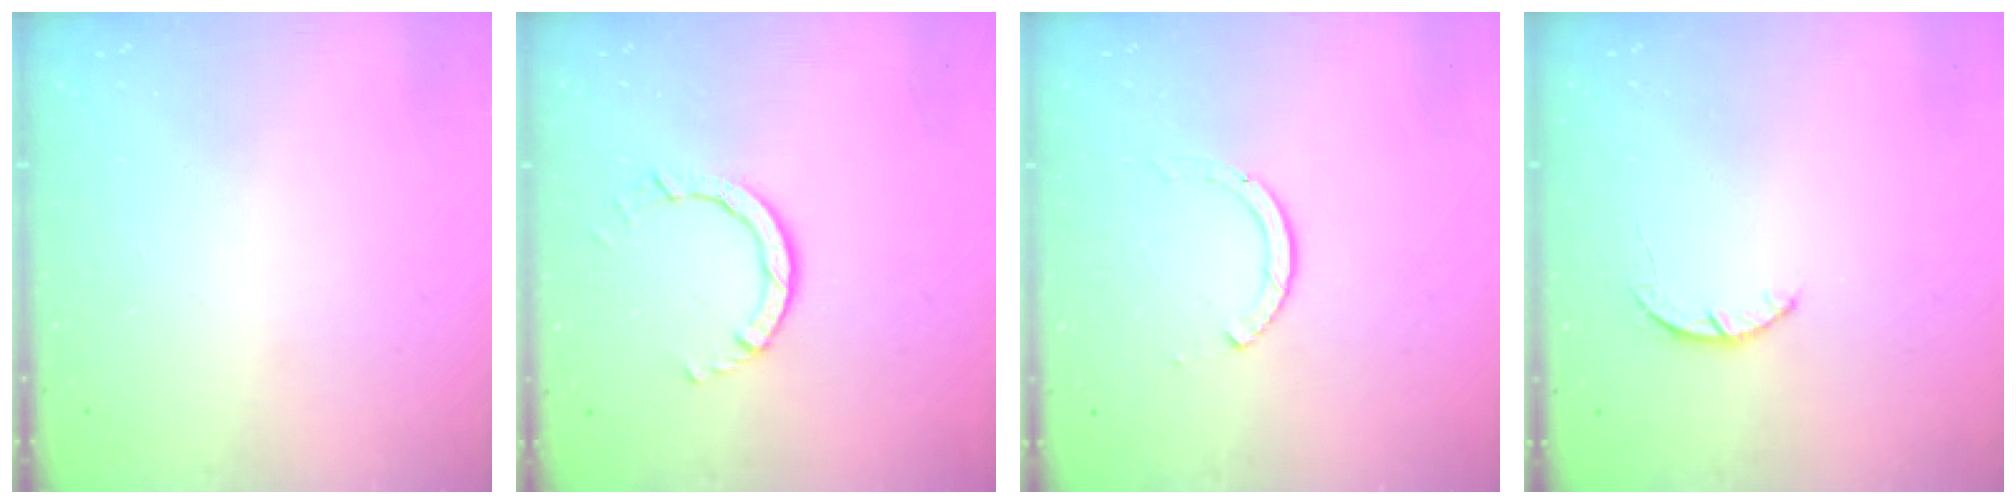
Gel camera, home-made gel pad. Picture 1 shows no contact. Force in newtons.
{"total": 4.0, "press": 4.0, "slide": 0.4}
{"total": 2.6, "press": 2.6, "slide": 0.3}
{"total": 2.5, "press": 2.5, "slide": 0.5}